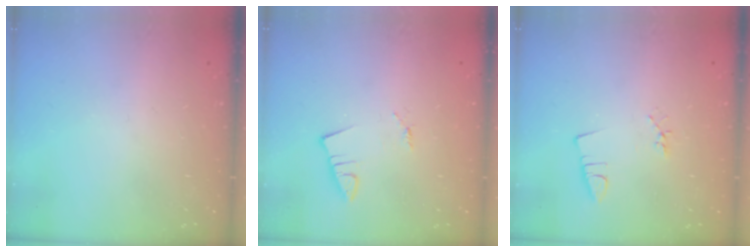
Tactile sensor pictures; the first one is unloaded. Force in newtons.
{"total": 1.3, "press": 1.3, "slide": 0.1}
{"total": 2.2, "press": 1.7, "slide": 1.3}